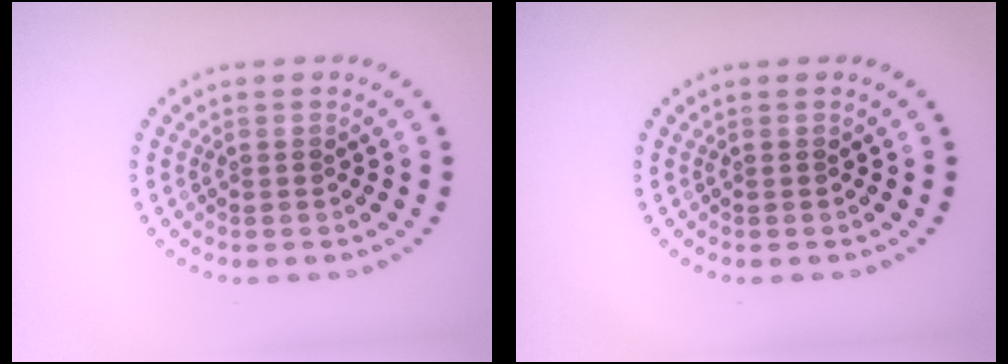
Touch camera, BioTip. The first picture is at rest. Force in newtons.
{"total": 0.0}